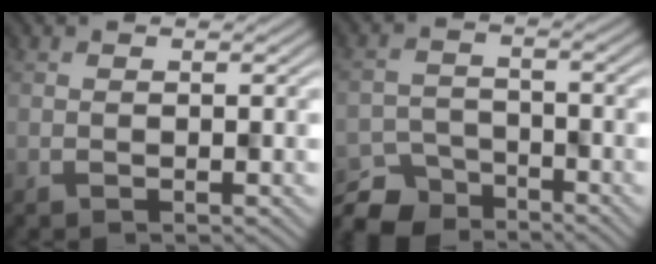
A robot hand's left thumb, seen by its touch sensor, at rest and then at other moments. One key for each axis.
{"total": 7.1, "fx": -6.5, "fy": 2.7, "fz": 1.2, "tx": -0.023, "ty": -0.018, "tz": -0.106}